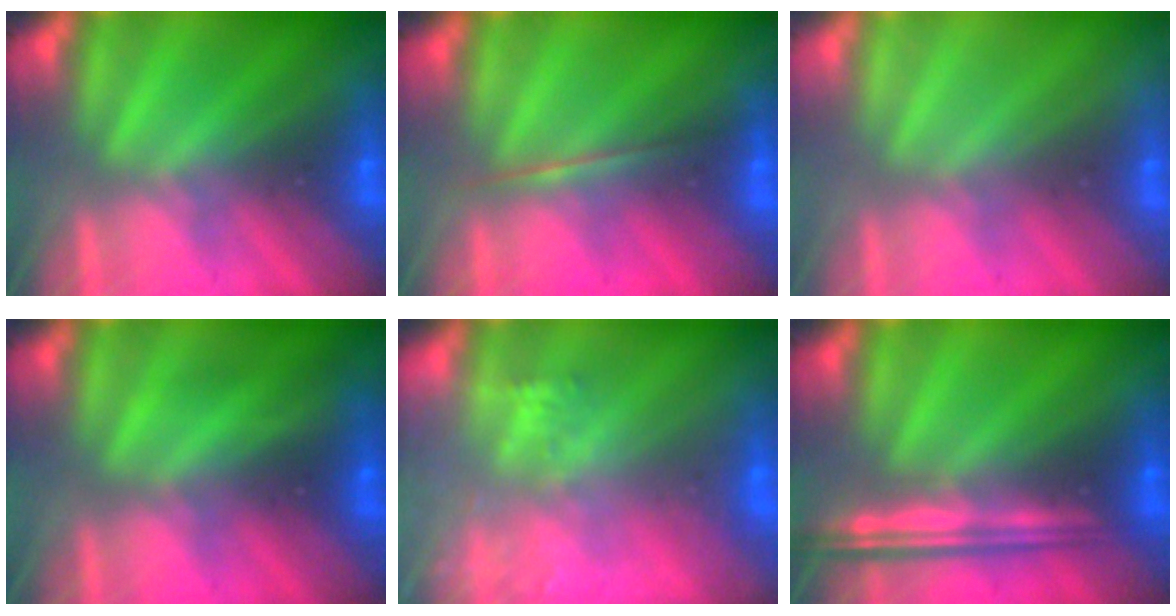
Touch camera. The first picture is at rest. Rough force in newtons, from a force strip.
{"total": 1.6}
{"total": 2.9}
{"total": 1.7}
{"total": 7.2}
{"total": 6.9}